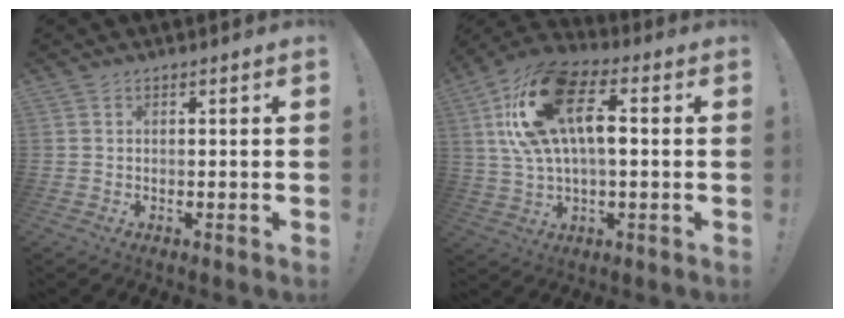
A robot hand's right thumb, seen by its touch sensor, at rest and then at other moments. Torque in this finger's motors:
{"motor_torque": [2.37, 2.63, 0.94, 0.93, 0.48]}